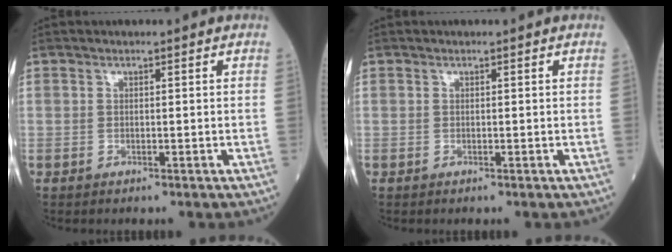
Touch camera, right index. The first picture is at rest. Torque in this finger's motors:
{"motor_torque": [0.00, 0.00, 0.00, 0.00]}